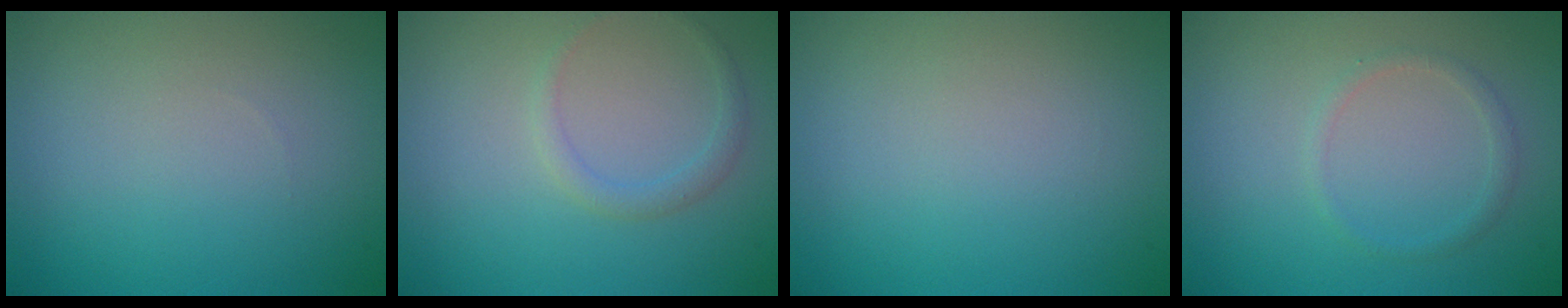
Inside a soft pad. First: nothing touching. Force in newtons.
{"total": 1.3, "press": 1.3, "slide": 0.1}
{"total": 0.0}
{"total": 1.0, "press": 1.0, "slide": 0.1}